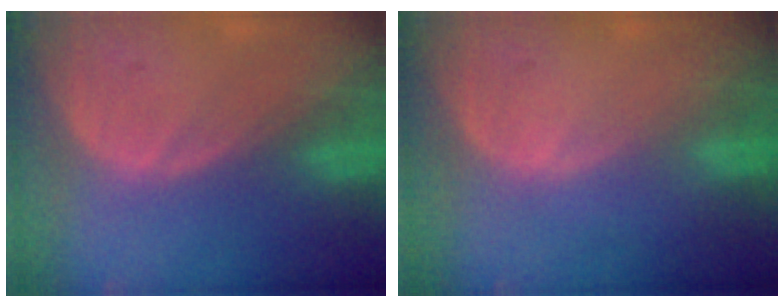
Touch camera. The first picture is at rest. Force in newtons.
{"total": 0.0}